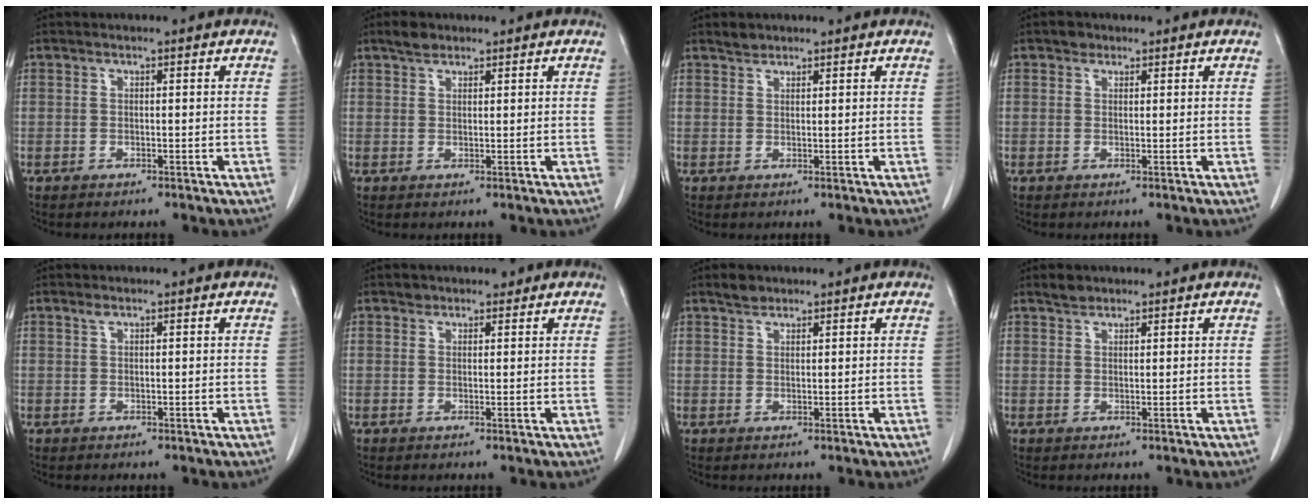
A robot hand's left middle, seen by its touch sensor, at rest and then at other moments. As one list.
[{"total": 2.3, "force": [1.8, 1.0, 0.9], "torque": [-0.023, 0.008, 0.032]}, {"total": 1.4, "force": [1.3, 0.6, 0.2], "torque": [-0.007, 0.002, 0.025]}, {"total": 1.5, "force": [1.0, 1.0, 0.3], "torque": [-0.005, 0.005, 0.014]}, {"total": 0.7, "force": [0.5, 0.2, 0.4], "torque": [-0.013, 0.002, 0.011]}, {"total": 1.6, "force": [1.3, 1.0, 0.1], "torque": [0.004, 0.004, 0.016]}, {"total": 2.0, "force": [1.7, 0.9, 0.5], "torque": [-0.015, 0.004, 0.030]}, {"total": 1.7, "force": [1.5, 0.7, 0.4], "torque": [-0.013, 0.004, 0.028]}]